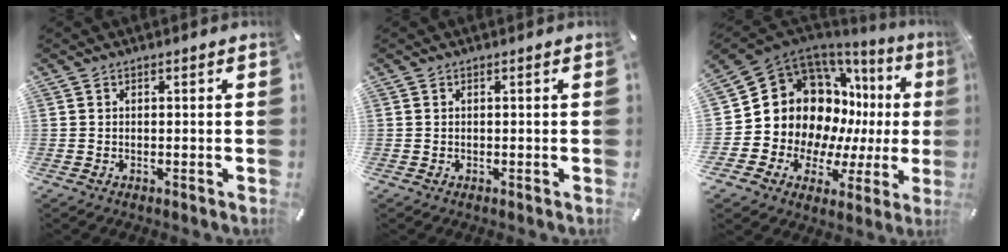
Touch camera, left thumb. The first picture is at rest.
{"total": 0.0}
{"total": 17.7, "force": [4.1, 14.5, 9.3], "torque": [-0.149, -0.067, 0.103]}